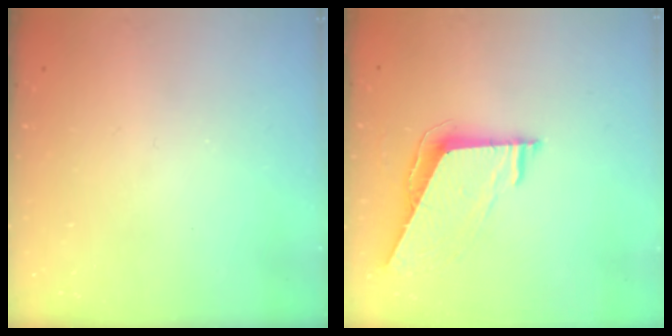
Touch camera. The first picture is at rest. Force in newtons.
{"total": 7.2, "press": 7.2, "slide": 0.5}